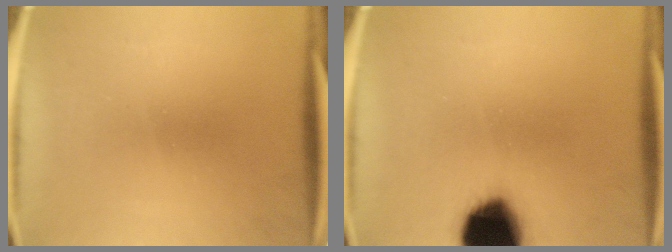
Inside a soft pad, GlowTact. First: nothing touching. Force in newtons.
{"total": 18.8}